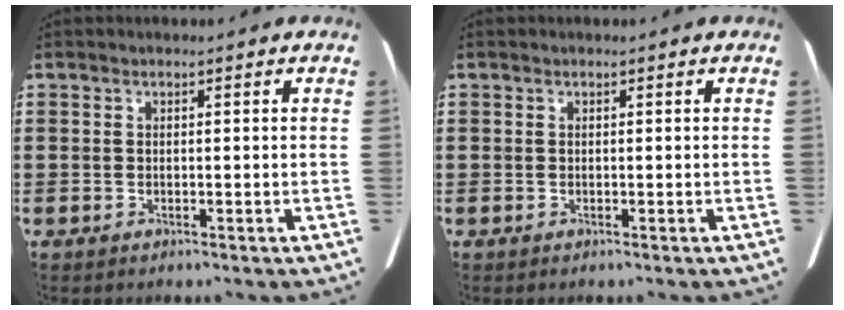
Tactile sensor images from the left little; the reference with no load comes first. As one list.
[{"total": 0.0}]